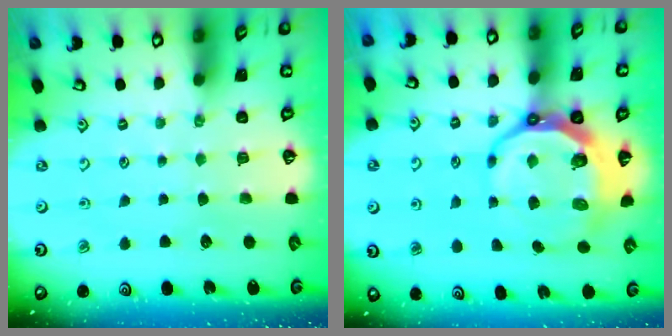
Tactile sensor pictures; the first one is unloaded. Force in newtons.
{"total": 11.0, "press": 10.1, "slide": 4.2}